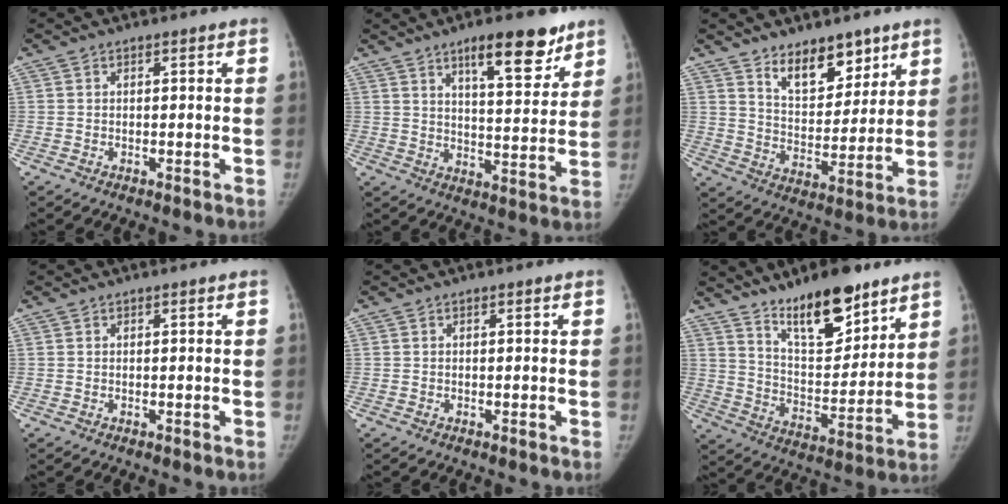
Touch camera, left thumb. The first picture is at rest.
{"total": 12.8, "force": [8.4, 3.9, 8.9], "torque": [-0.099, -0.049, 0.127]}
{"total": 11.5, "force": [7.9, 5.8, 6.0], "torque": [-0.055, -0.061, 0.139]}
{"total": 0.0}
{"total": 0.0}
{"total": 15.9, "force": [11.5, 5.6, 9.5], "torque": [-0.114, -0.079, 0.197]}